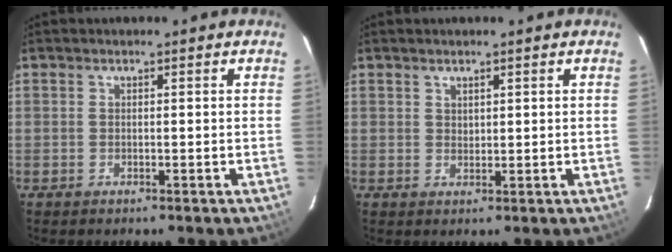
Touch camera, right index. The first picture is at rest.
{"total": 1.4, "force": [1.0, 0.8, 0.4], "torque": [-0.004, 0.002, 0.019]}